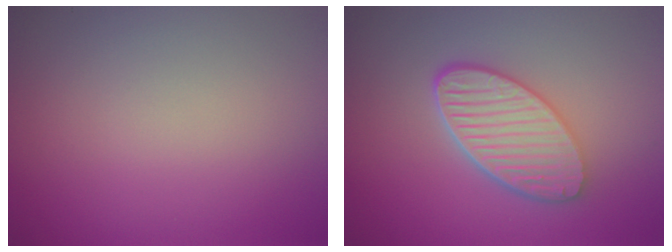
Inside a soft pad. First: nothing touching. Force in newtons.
{"total": 5.7, "press": 4.4, "slide": 3.6}